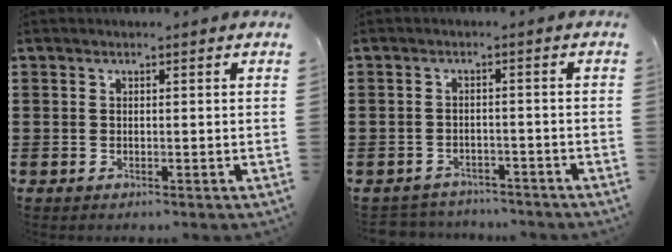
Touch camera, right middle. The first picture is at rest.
{"total": 2.4, "force": [-2.3, 0.4, -0.3], "torque": [-0.004, -0.001, -0.052]}